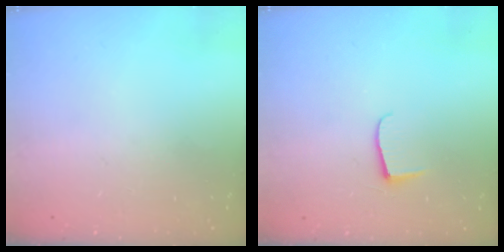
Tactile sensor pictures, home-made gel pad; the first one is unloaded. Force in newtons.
{"total": 5.1, "press": 5.0, "slide": 0.6}